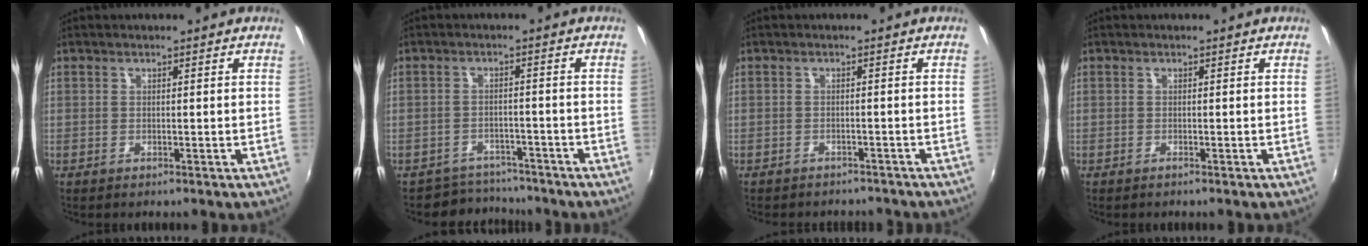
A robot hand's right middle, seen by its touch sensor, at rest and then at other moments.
{"total": 5.9, "force": [-5.3, 2.6, -0.3], "torque": [-0.007, 0.009, -0.084]}
{"total": 4.9, "force": [-4.3, 2.1, 1.1], "torque": [-0.030, -0.004, -0.058]}
{"total": 0.0}